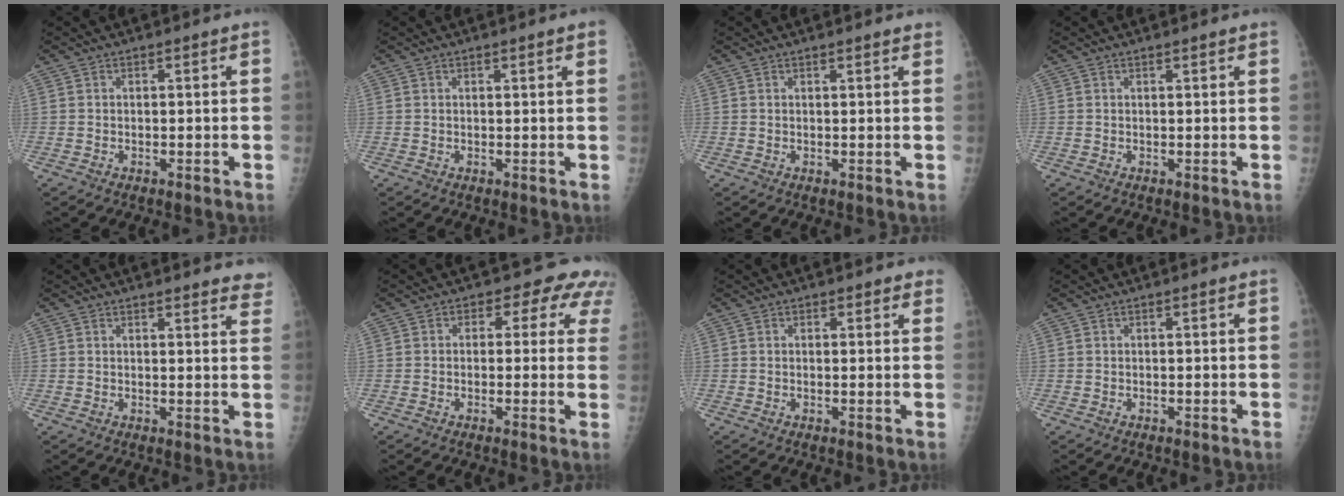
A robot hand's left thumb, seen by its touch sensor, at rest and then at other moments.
{"total": 1.8, "force": [1.2, 0.2, 1.3], "torque": [-0.014, 0.000, 0.012]}
{"total": 1.6, "force": [1.5, 0.3, 0.6], "torque": [-0.001, 0.000, 0.017]}
{"total": 0.7, "force": [0.7, 0.0, 0.2], "torque": [-0.003, 0.000, 0.011]}
{"total": 7.3, "force": [6.8, 1.8, 2.0], "torque": [0.012, -0.028, 0.057]}
{"total": 7.1, "force": [3.3, 5.0, 3.8], "torque": [0.003, -0.003, 0.017]}
{"total": 2.1, "force": [1.4, 1.3, 0.8], "torque": [0.016, -0.004, 0.010]}
{"total": 0.0}